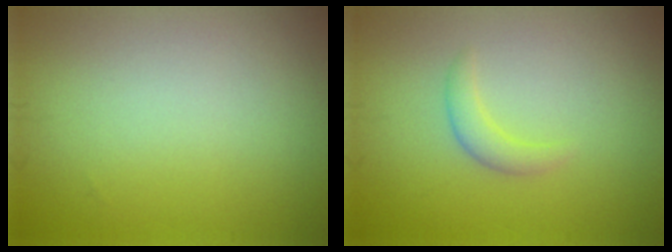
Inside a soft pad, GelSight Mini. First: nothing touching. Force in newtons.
{"total": 1.5, "press": 1.5, "slide": 0.1}